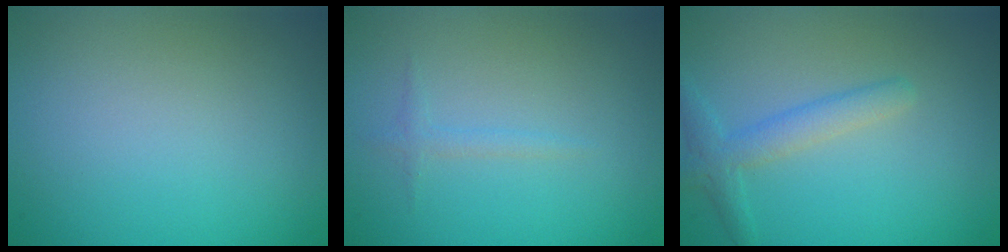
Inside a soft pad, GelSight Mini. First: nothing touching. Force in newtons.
{"total": 0.8, "press": 0.8, "slide": 0.0}
{"total": 2.5, "press": 2.5, "slide": 0.1}